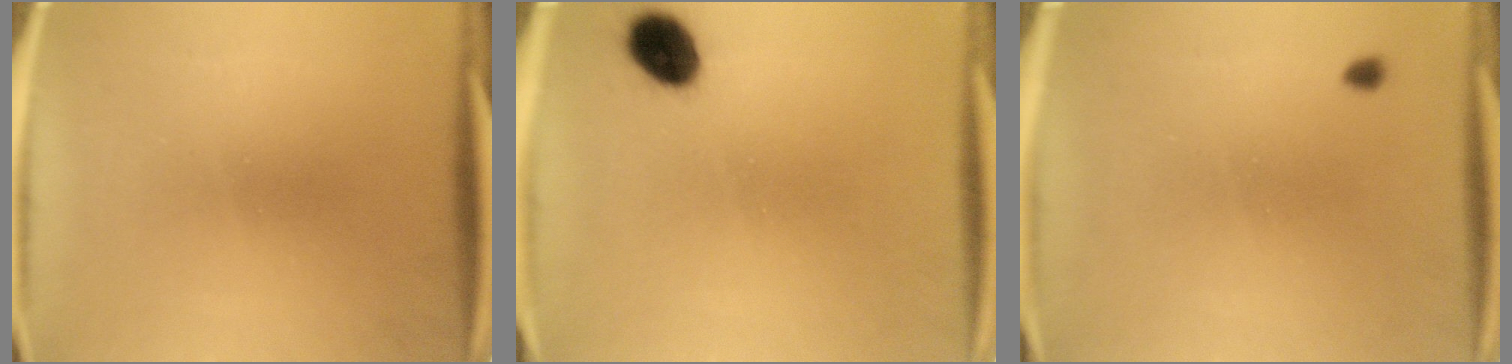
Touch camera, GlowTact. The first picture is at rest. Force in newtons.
{"total": 6.9}
{"total": 0.9}